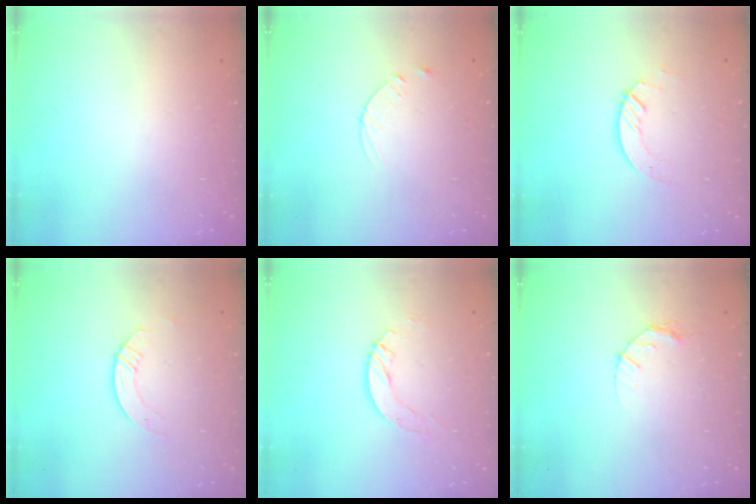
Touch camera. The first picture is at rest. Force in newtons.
{"total": 3.6, "press": 3.6, "slide": 0.5}
{"total": 2.8, "press": 2.8, "slide": 0.3}
{"total": 2.8, "press": 2.8, "slide": 0.2}
{"total": 5.6, "press": 5.5, "slide": 0.5}
{"total": 3.9, "press": 3.9, "slide": 0.5}